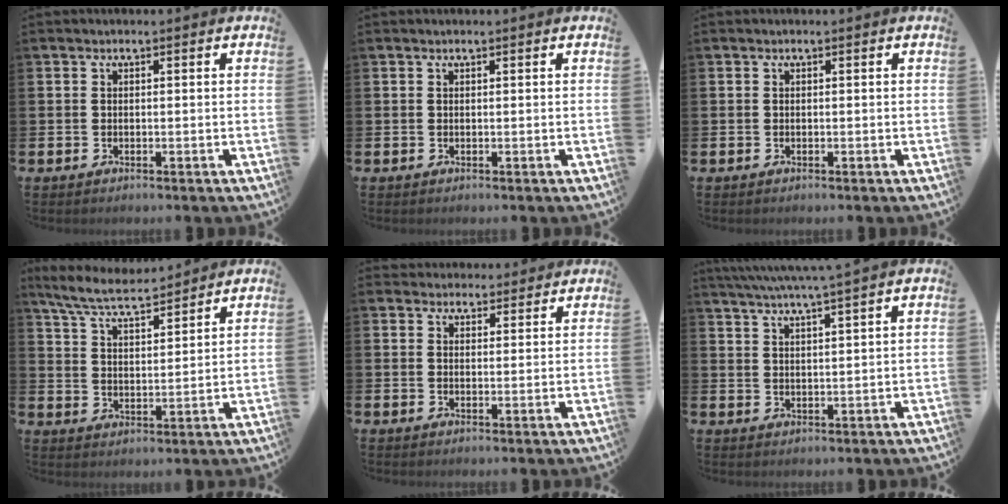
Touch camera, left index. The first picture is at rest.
{"total": 0.0}
{"total": 0.0}
{"total": 6.6, "force": [6.2, 0.8, 2.2], "torque": [-0.064, -0.034, 0.108]}
{"total": 3.2, "force": [2.9, 1.1, -0.3], "torque": [0.013, -0.015, 0.052]}
{"total": 4.1, "force": [4.0, -0.9, 0.7], "torque": [-0.023, -0.019, 0.070]}